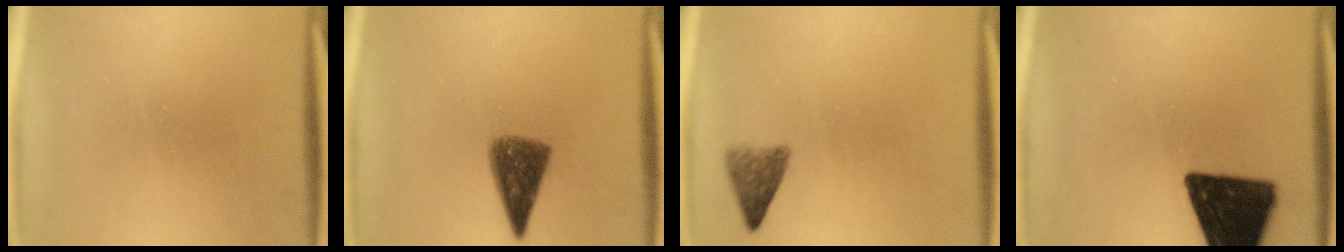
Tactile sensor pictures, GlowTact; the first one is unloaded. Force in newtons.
{"total": 8.0}
{"total": 3.1}
{"total": 19.5}